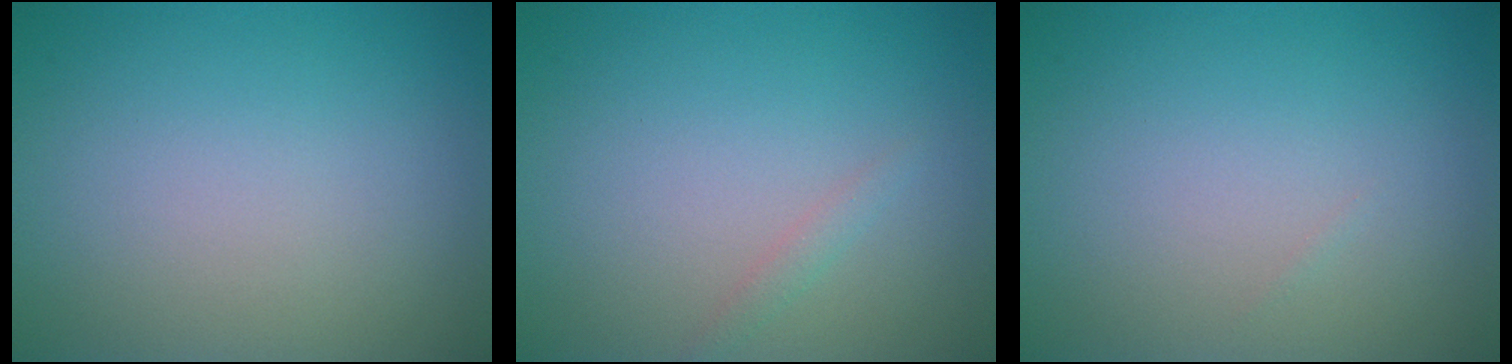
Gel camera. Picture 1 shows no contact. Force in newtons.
{"total": 0.8, "press": 0.8, "slide": 0.0}
{"total": 0.0}